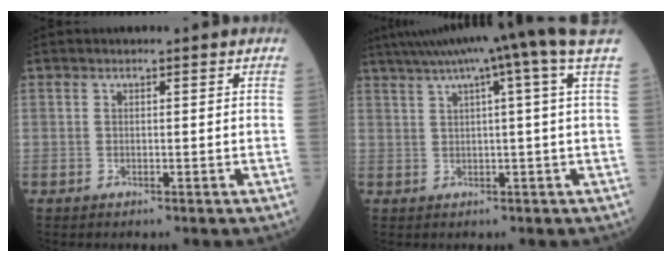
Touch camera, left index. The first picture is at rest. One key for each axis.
{"total": 11.4, "fx": 7.4, "fy": -1.8, "fz": 8.5, "tx": -0.137, "ty": 0.024, "tz": 0.092}